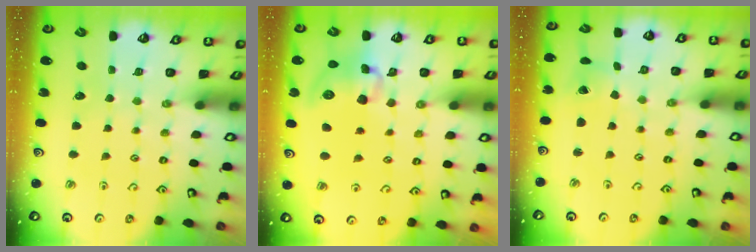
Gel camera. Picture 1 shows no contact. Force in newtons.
{"total": 10.8, "press": 10.7, "slide": 1.1}
{"total": 2.7, "press": 2.7, "slide": 0.4}